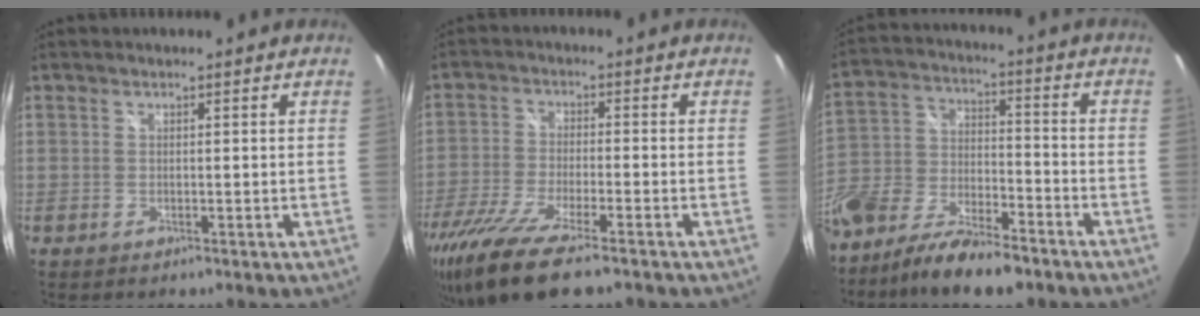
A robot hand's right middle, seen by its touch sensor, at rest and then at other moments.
{"total": 13.6, "force": [-10.0, 2.5, 8.9], "torque": [-0.197, -0.052, -0.188]}
{"total": 16.8, "force": [-9.2, 8.7, 11.0], "torque": [-0.250, -0.017, -0.168]}